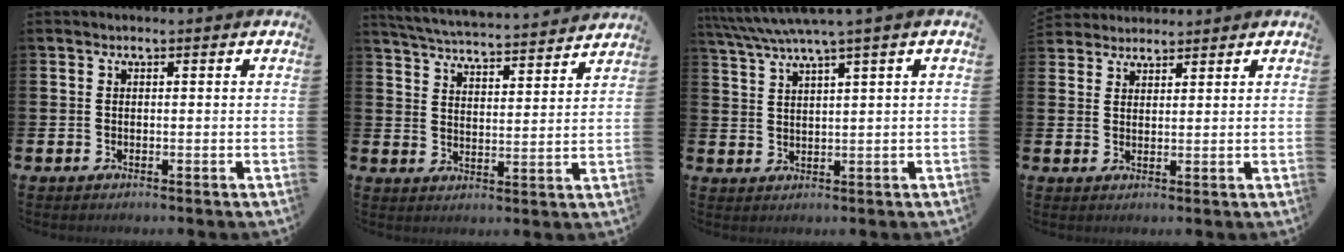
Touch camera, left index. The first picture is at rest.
{"total": 5.0, "force": [4.9, 0.1, 0.7], "torque": [-0.039, -0.042, 0.083]}
{"total": 4.2, "force": [3.2, -0.5, 2.5], "torque": [-0.065, -0.006, 0.057]}
{"total": 3.2, "force": [3.1, 0.8, -0.4], "torque": [-0.001, -0.009, 0.058]}